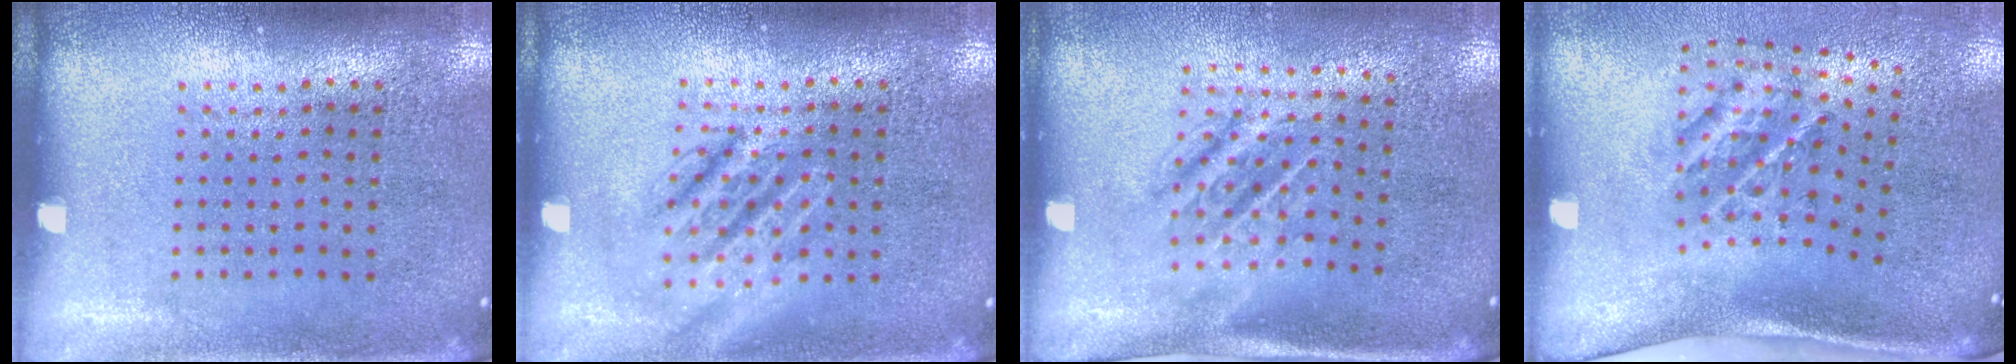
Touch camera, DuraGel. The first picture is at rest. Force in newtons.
{"total": 2.8, "press": 2.8, "slide": 0.4}
{"total": 1.7, "press": 1.3, "slide": 1.1}
{"total": 2.0, "press": 1.3, "slide": 1.6}